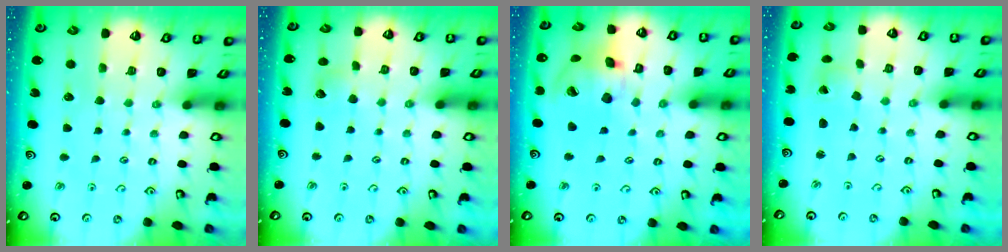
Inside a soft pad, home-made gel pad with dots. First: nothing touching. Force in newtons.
{"total": 4.4, "press": 4.3, "slide": 0.6}
{"total": 17.5, "press": 17.4, "slide": 2.5}
{"total": 1.0, "press": 1.0, "slide": 0.0}